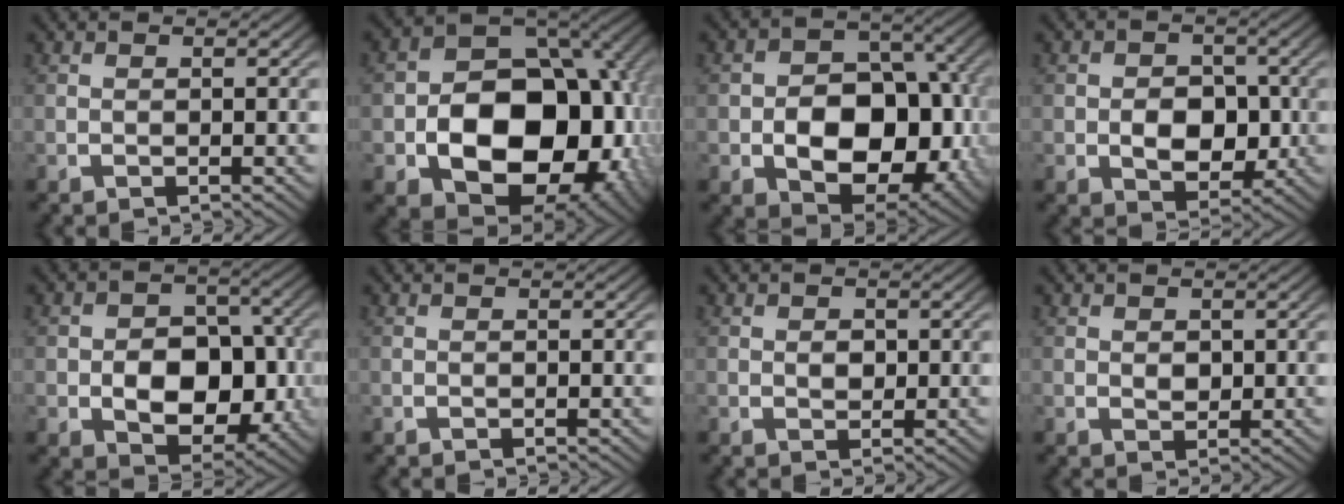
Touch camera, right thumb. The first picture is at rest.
{"total": 20.5, "force": [-3.2, 14.3, 14.4], "torque": [-0.265, -0.068, -0.025]}
{"total": 13.8, "force": [-1.5, 9.8, 9.6], "torque": [-0.174, -0.051, -0.005]}
{"total": 5.8, "force": [-0.5, 4.3, 3.8], "torque": [-0.071, -0.025, 0.001]}
{"total": 9.4, "force": [-0.9, 6.8, 6.5], "torque": [-0.121, -0.040, 0.001]}
{"total": 0.0}
{"total": 1.4, "force": [0.3, 1.1, 0.8], "torque": [-0.016, -0.011, 0.011]}
{"total": 1.6, "force": [0.5, 1.2, 0.9], "torque": [-0.017, -0.014, 0.017]}